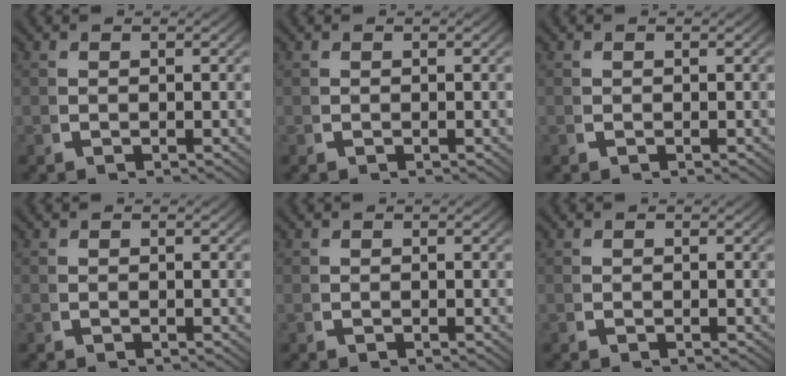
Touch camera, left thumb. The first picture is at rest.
{"total": 0.0}
{"total": 0.0}
{"total": 0.0}
{"total": 0.0}
{"total": 0.0}